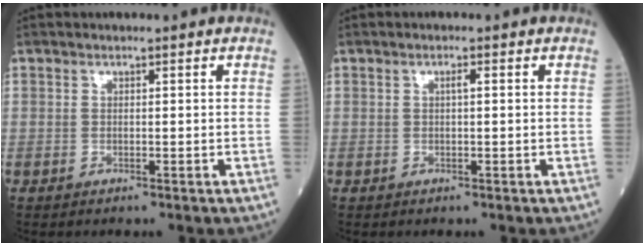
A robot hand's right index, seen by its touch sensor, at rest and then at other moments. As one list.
[{"total": 1.1, "force": [0.2, 0.1, 1.1], "torque": [-0.019, 0.004, 0.004]}]